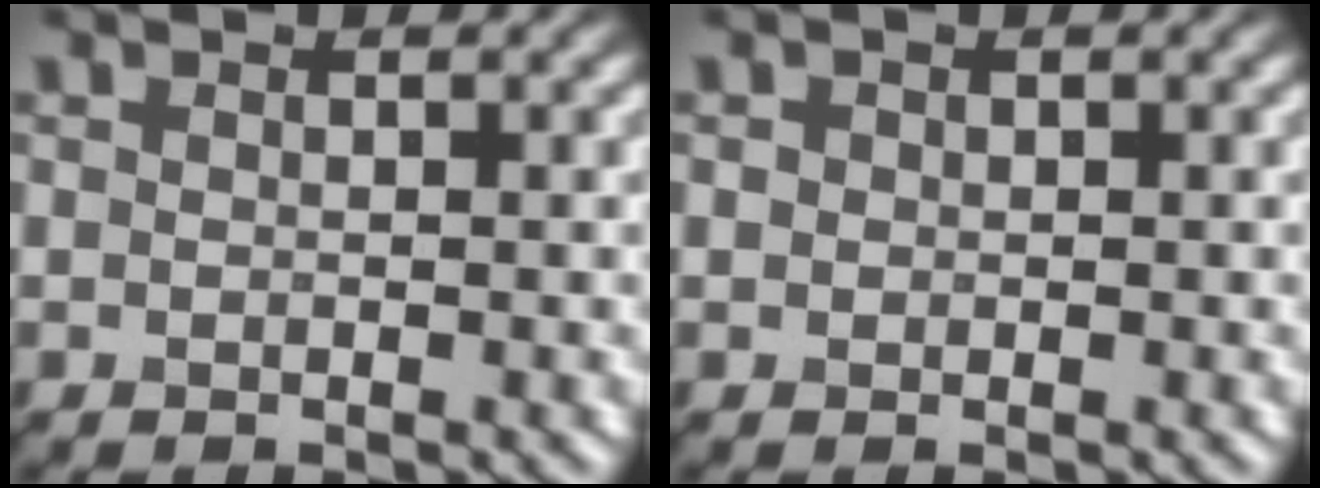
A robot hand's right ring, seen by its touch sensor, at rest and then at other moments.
{"total": 0.5, "force": [0.1, 0.5, 0.1], "torque": [0.003, -0.002, 0.000]}